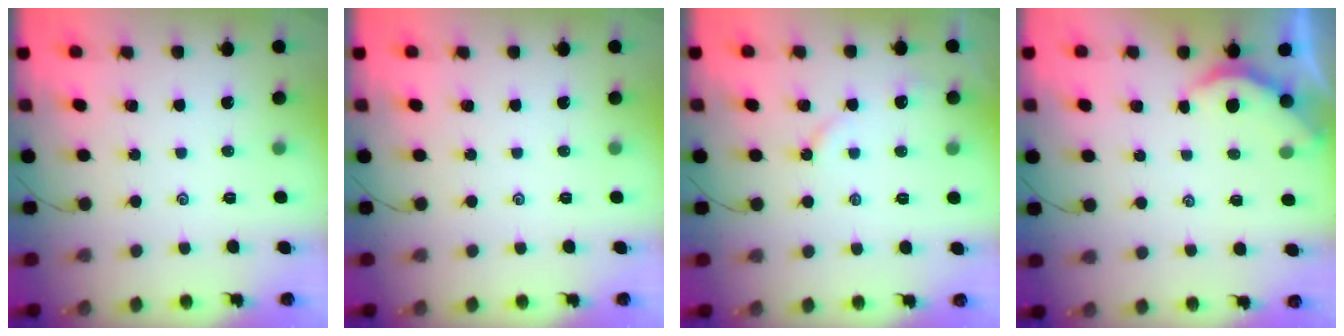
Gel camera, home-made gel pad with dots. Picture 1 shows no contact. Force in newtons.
{"total": 0.0}
{"total": 4.0, "press": 4.0, "slide": 0.5}
{"total": 2.6, "press": 2.5, "slide": 0.2}